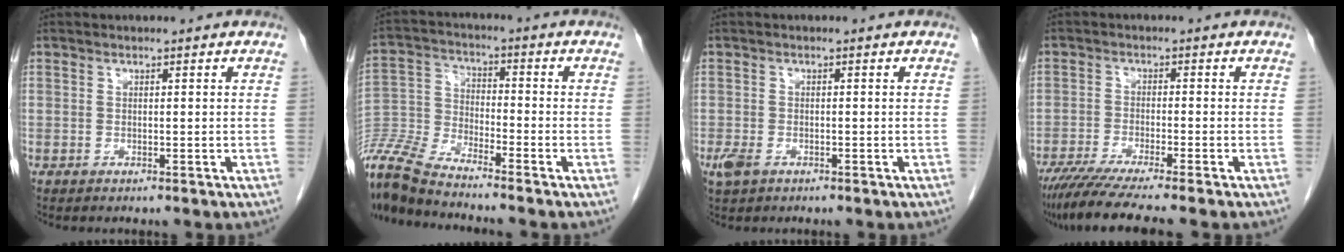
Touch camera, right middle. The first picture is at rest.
{"total": 11.7, "force": [-10.9, 0.0, 4.2], "torque": [-0.094, -0.014, -0.221]}
{"total": 2.6, "force": [-1.3, 1.5, 1.7], "torque": [-0.041, -0.004, -0.018]}
{"total": 9.7, "force": [-7.9, -0.9, 5.4], "torque": [-0.077, -0.029, -0.129]}